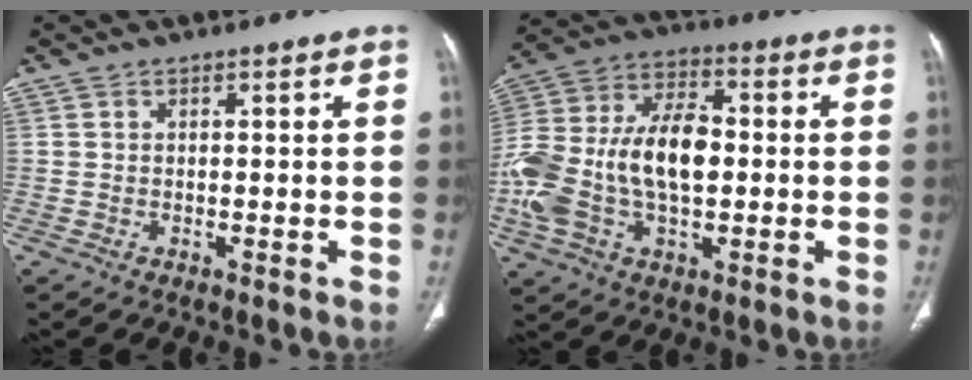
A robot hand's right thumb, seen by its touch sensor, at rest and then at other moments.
{"total": 21.1, "force": [-1.6, 12.2, 17.1], "torque": [-0.363, 0.026, -0.028]}